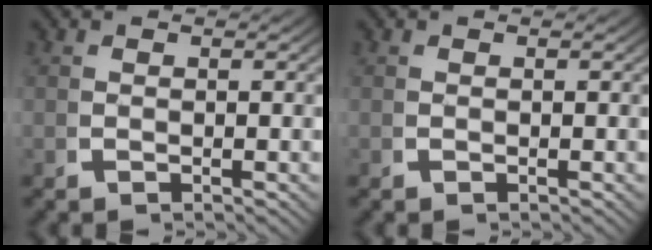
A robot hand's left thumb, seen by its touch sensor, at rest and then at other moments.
{"total": 0.0}